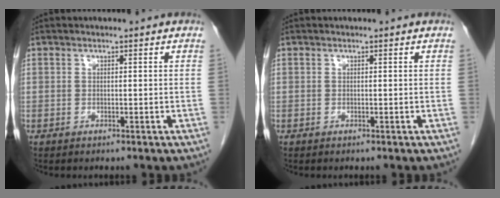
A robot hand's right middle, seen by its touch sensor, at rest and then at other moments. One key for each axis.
{"total": 0.0}